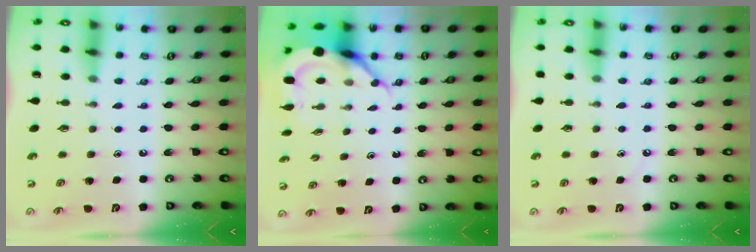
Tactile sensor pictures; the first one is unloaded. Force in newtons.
{"total": 7.2, "press": 7.1, "slide": 0.9}
{"total": 2.3, "press": 2.2, "slide": 0.4}